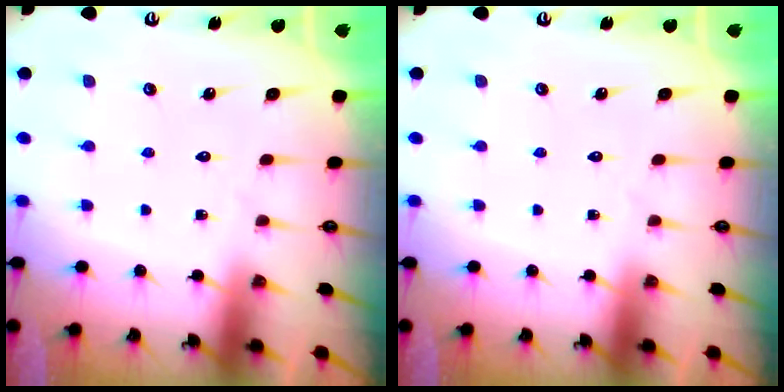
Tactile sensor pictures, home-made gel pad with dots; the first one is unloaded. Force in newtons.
{"total": 0.0}